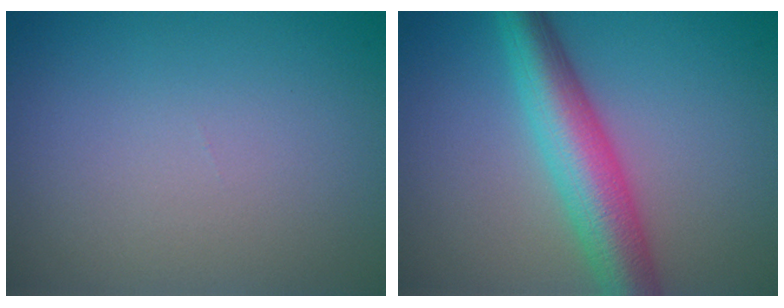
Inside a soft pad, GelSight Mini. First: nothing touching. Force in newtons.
{"total": 6.8, "press": 6.8, "slide": 0.2}